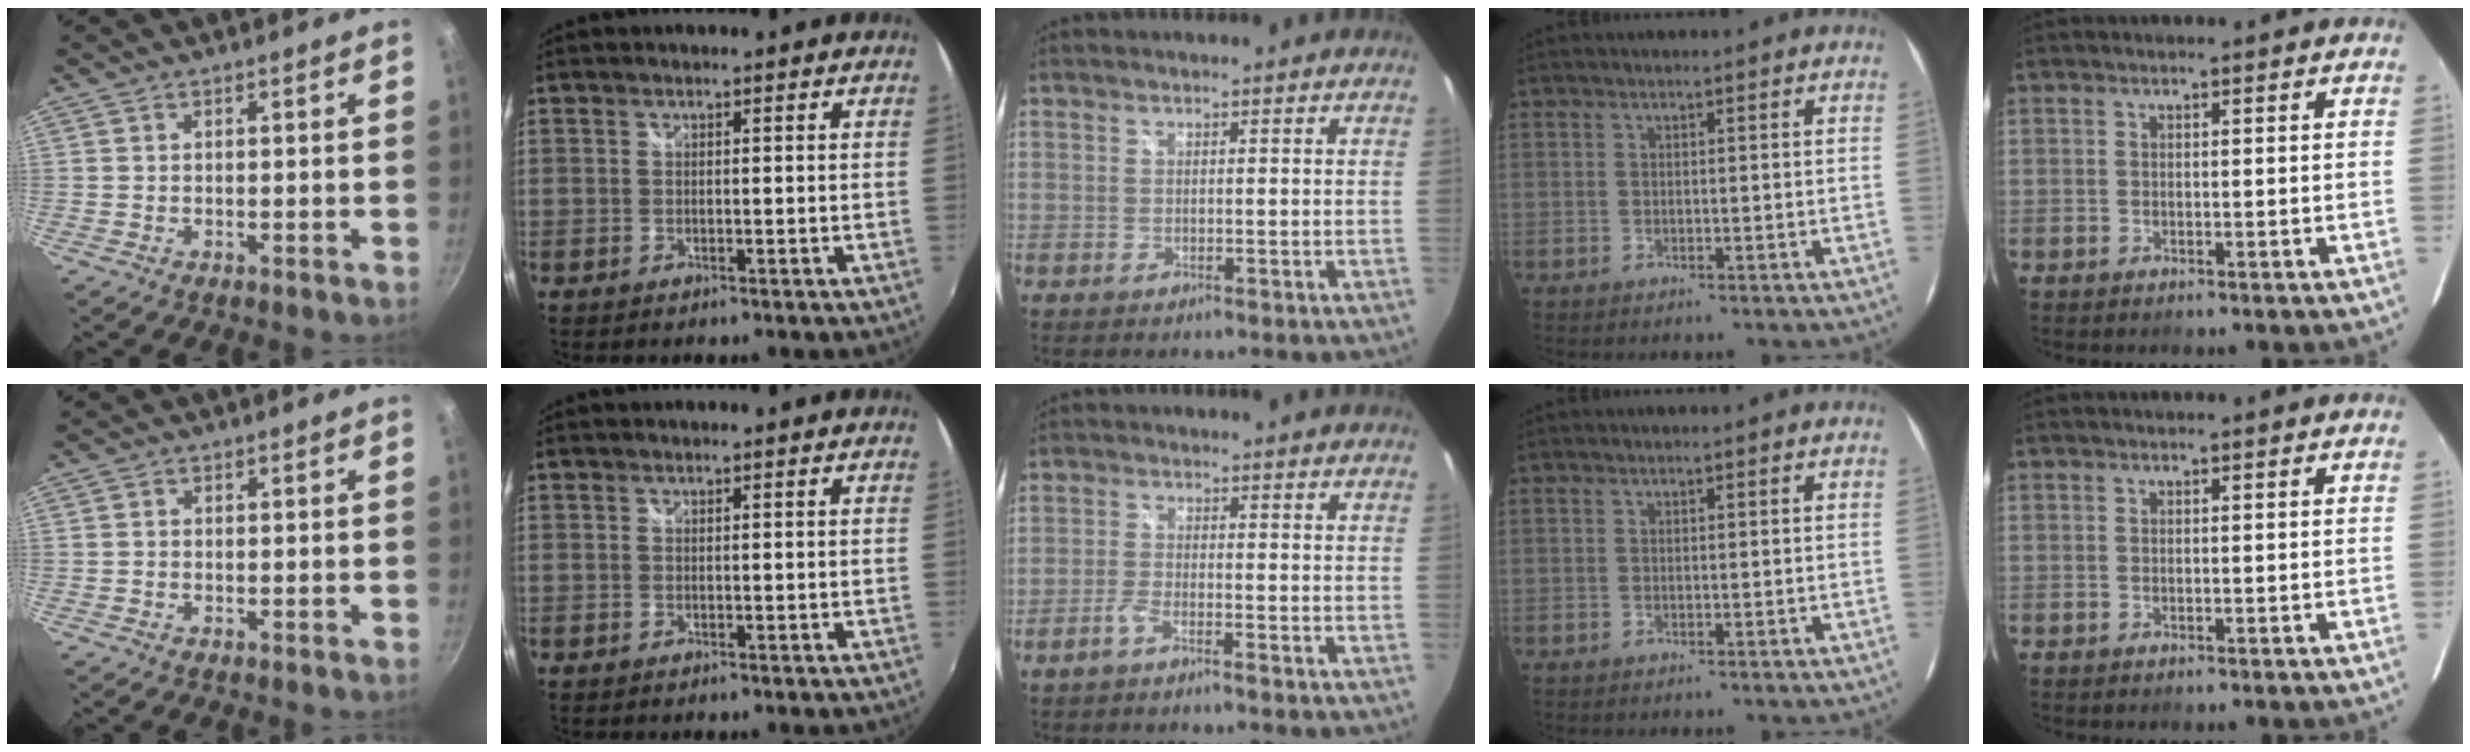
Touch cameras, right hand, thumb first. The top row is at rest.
{"middle": {"total": 2.1, "force": [-1.7, 0.1, 1.3], "torque": [-0.042, 0.003, -0.038]}}